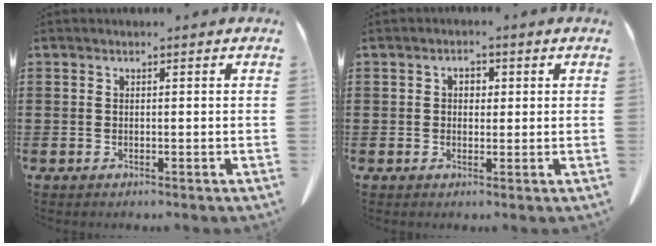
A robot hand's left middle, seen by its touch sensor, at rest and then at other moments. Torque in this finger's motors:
{"motor_torque": [0.02, 0.02, 0.03, 0.01]}